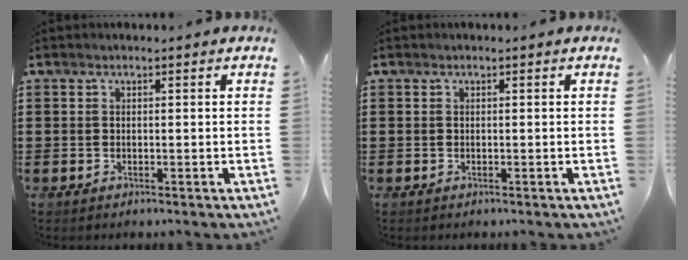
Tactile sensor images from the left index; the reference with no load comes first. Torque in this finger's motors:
{"motor_torque": [-0.01, 0.01, -0.03, 0.00]}